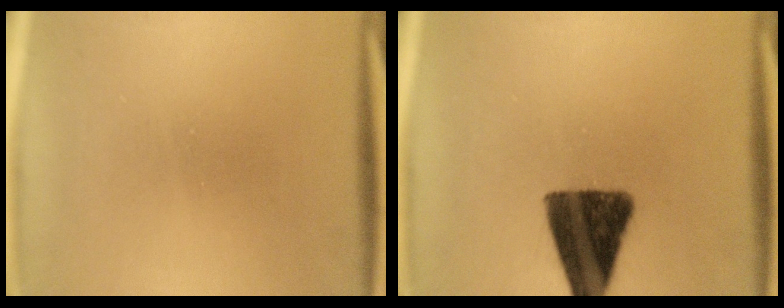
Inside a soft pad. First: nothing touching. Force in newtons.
{"total": 13.8}